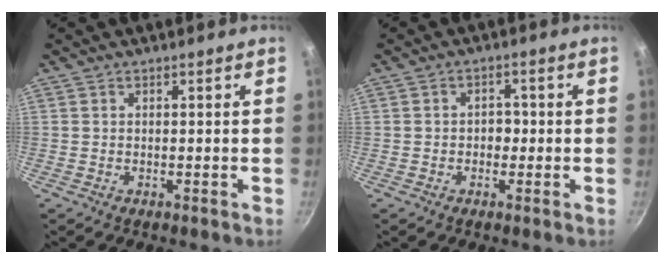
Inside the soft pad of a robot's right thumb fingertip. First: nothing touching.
{"total": 2.7, "force": [-0.4, 2.2, 1.5], "torque": [-0.004, 0.009, -0.009]}